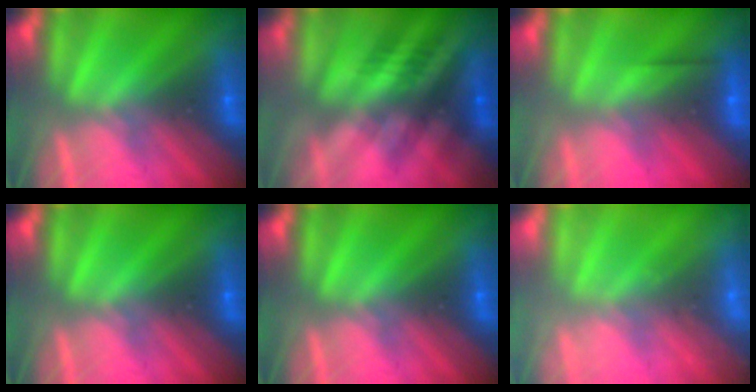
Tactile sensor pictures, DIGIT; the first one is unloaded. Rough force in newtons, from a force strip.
{"total": 2.6}
{"total": 2.6}
{"total": 0.0}
{"total": 0.0}
{"total": 2.3}